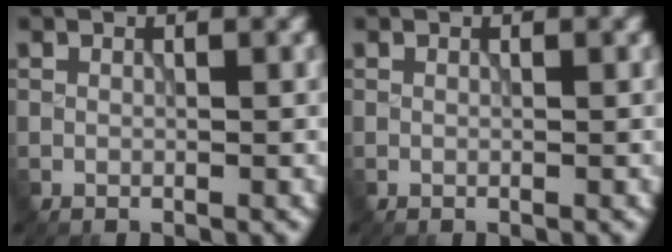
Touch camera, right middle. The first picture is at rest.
{"total": 0.0}